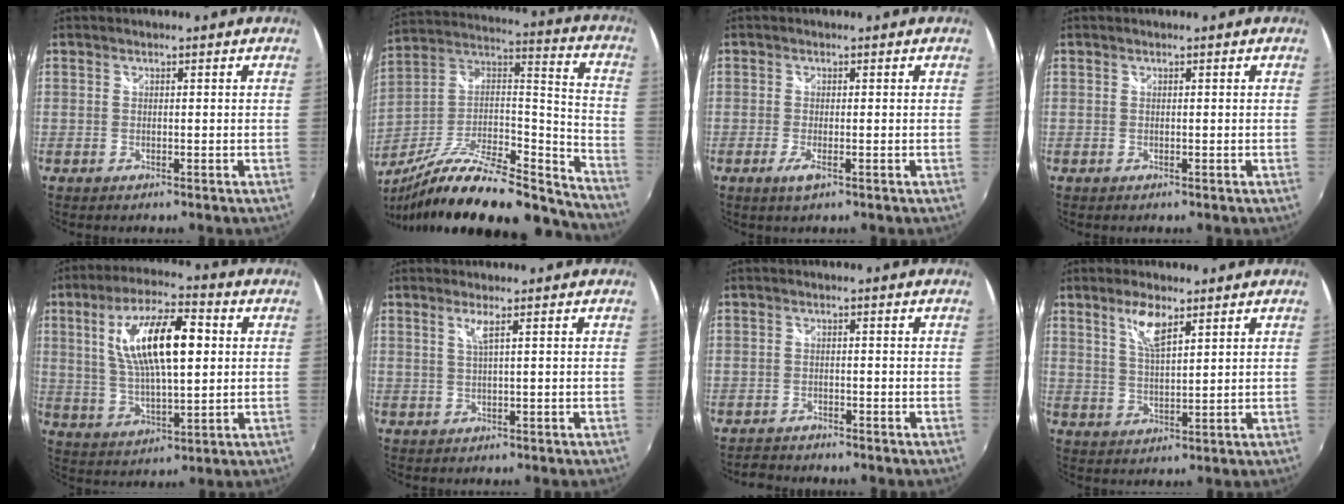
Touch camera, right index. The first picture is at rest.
{"total": 28.8, "force": [-22.7, 7.6, 16.0], "torque": [-0.251, -0.011, -0.358]}
{"total": 2.4, "force": [-1.0, 0.5, 2.2], "torque": [-0.044, -0.007, -0.017]}
{"total": 0.0}
{"total": 16.0, "force": [3.6, 5.5, 14.6], "torque": [-0.265, 0.012, 0.067]}
{"total": 1.9, "force": [0.8, -0.5, 1.6], "torque": [-0.031, -0.004, 0.017]}
{"total": 2.2, "force": [-2.1, 0.4, -0.1], "torque": [-0.006, -0.002, -0.043]}
{"total": 5.8, "force": [3.6, 1.8, 4.3], "torque": [-0.079, 0.001, 0.068]}